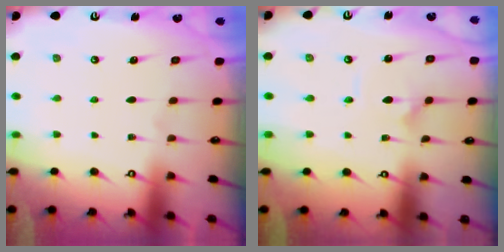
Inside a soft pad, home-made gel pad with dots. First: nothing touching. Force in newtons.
{"total": 1.8, "press": 1.8, "slide": 0.1}